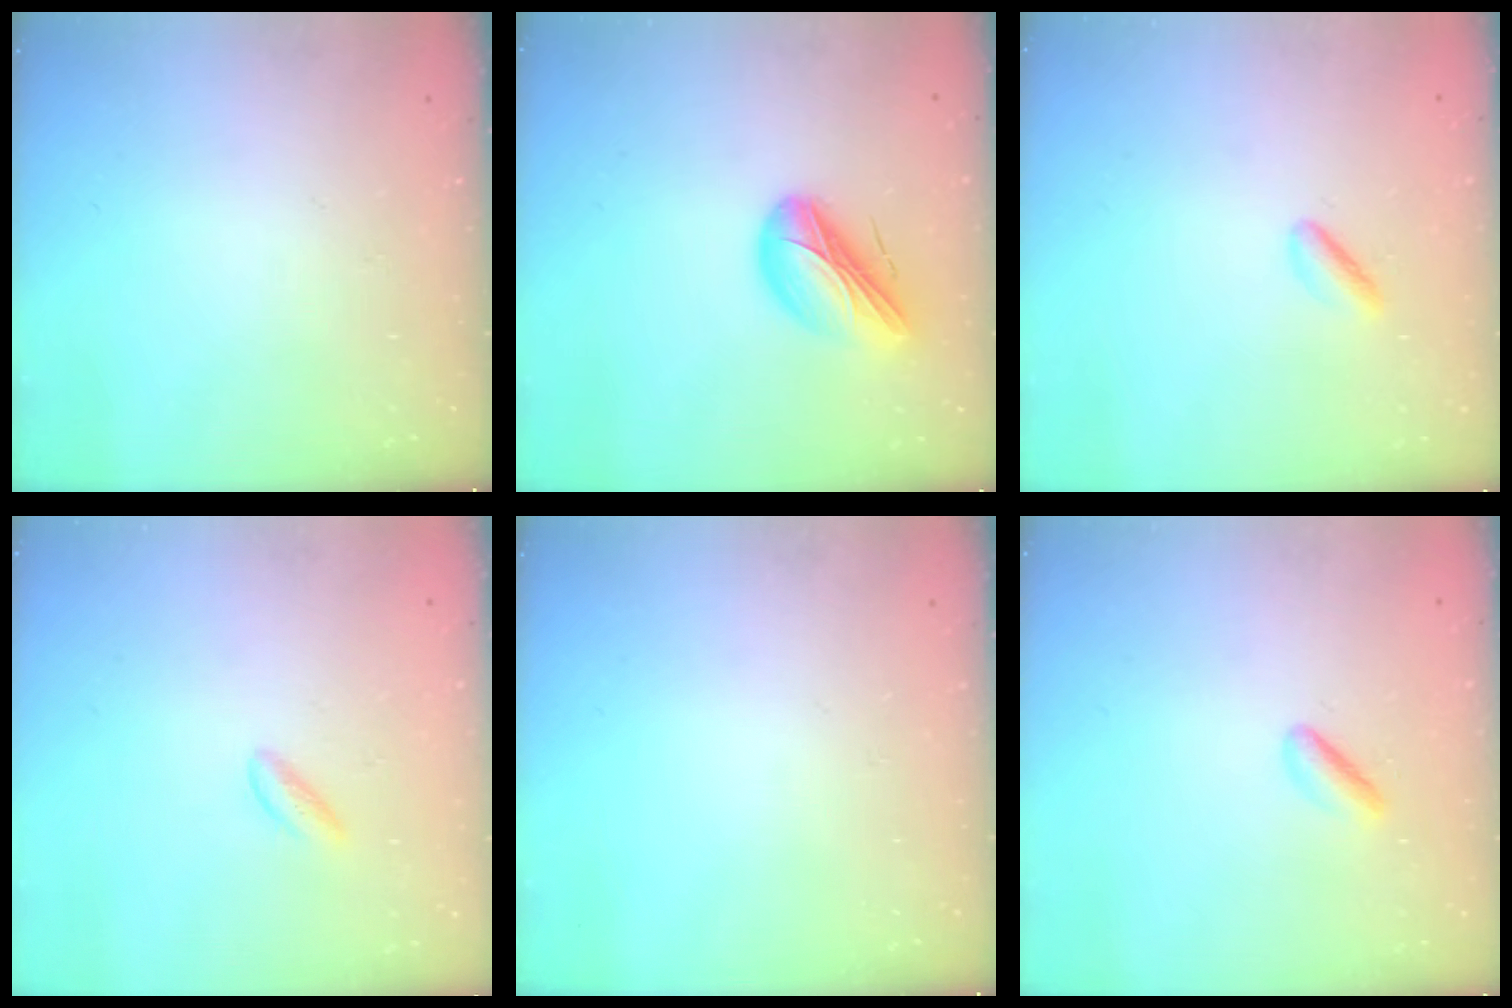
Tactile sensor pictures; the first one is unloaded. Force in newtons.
{"total": 13.2, "press": 12.5, "slide": 4.1}
{"total": 2.5, "press": 2.4, "slide": 0.6}
{"total": 2.3, "press": 2.2, "slide": 0.9}
{"total": 0.0}
{"total": 2.3, "press": 2.1, "slide": 0.9}